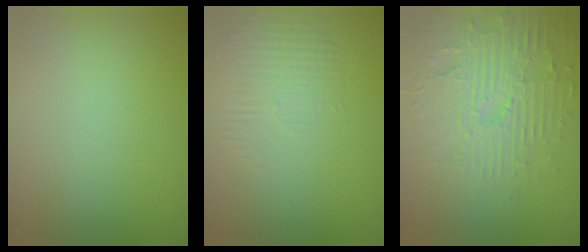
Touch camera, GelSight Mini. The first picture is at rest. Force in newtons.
{"total": 1.3, "press": 0.5, "slide": 1.2}
{"total": 4.6, "press": 4.2, "slide": 1.9}